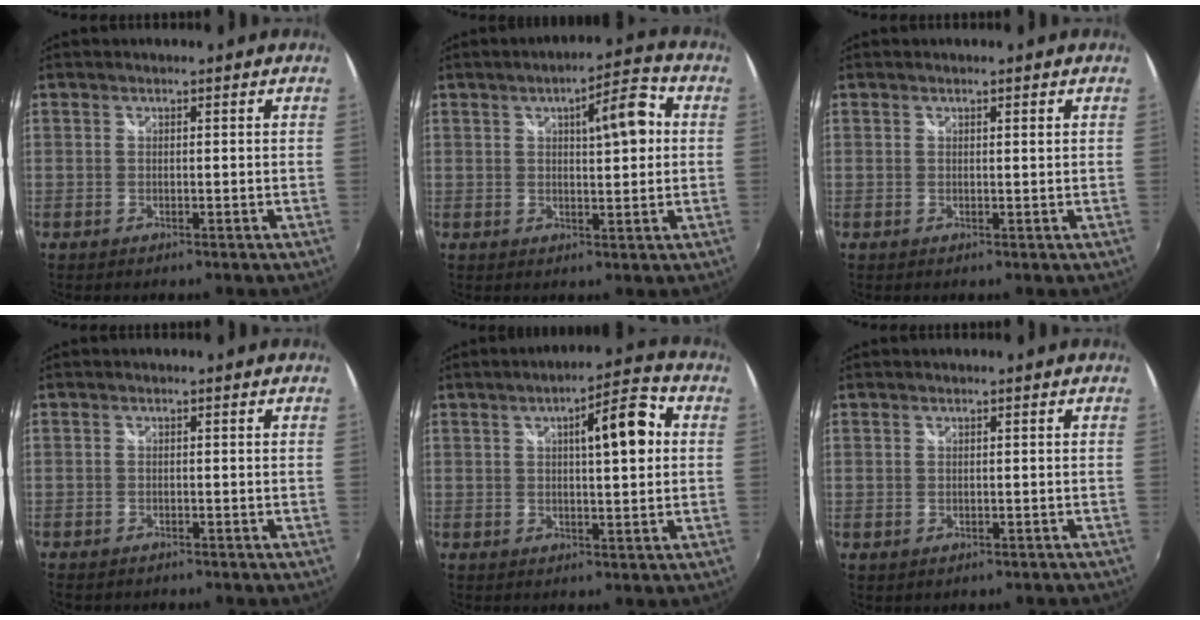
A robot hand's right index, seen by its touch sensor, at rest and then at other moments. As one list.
[{"total": 8.4, "force": [2.0, 2.4, 7.8], "torque": [-0.102, 0.023, 0.036]}, {"total": 0.8, "force": [0.5, 0.1, 0.6], "torque": [-0.009, 0.002, 0.007]}, {"total": 2.1, "force": [-1.9, 0.8, 0.3], "torque": [-0.011, -0.013, -0.030]}, {"total": 8.9, "force": [2.0, 2.2, 8.4], "torque": [-0.108, 0.025, 0.033]}, {"total": 1.1, "force": [-0.5, 0.9, 0.3], "torque": [-0.005, -0.004, -0.004]}]